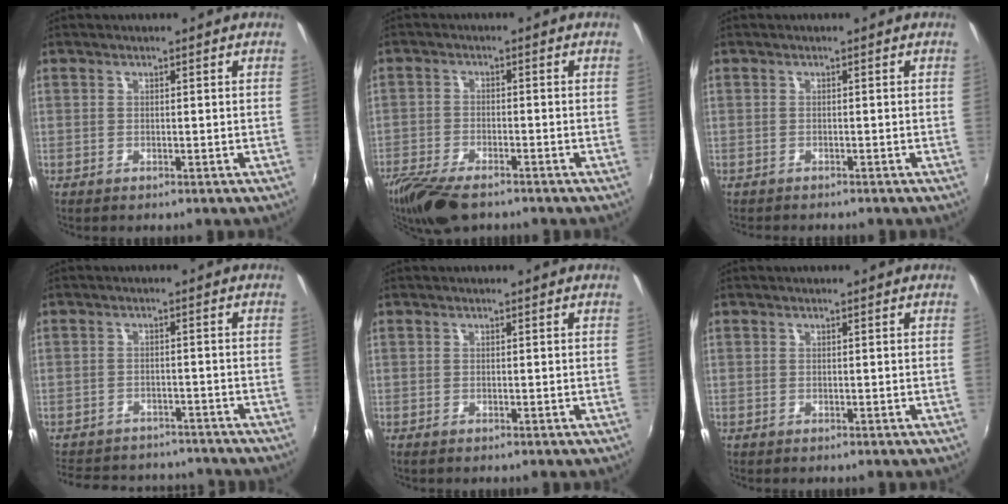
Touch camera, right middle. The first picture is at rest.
{"total": 10.8, "force": [-8.4, 3.5, 5.9], "torque": [-0.145, -0.034, -0.155]}
{"total": 1.8, "force": [-1.7, 0.3, 0.5], "torque": [-0.016, -0.011, -0.027]}
{"total": 16.0, "force": [-13.8, 5.9, 5.5], "torque": [-0.128, 0.016, -0.186]}
{"total": 0.5, "force": [-0.4, 0.1, 0.3], "torque": [-0.008, -0.003, -0.008]}
{"total": 0.0}